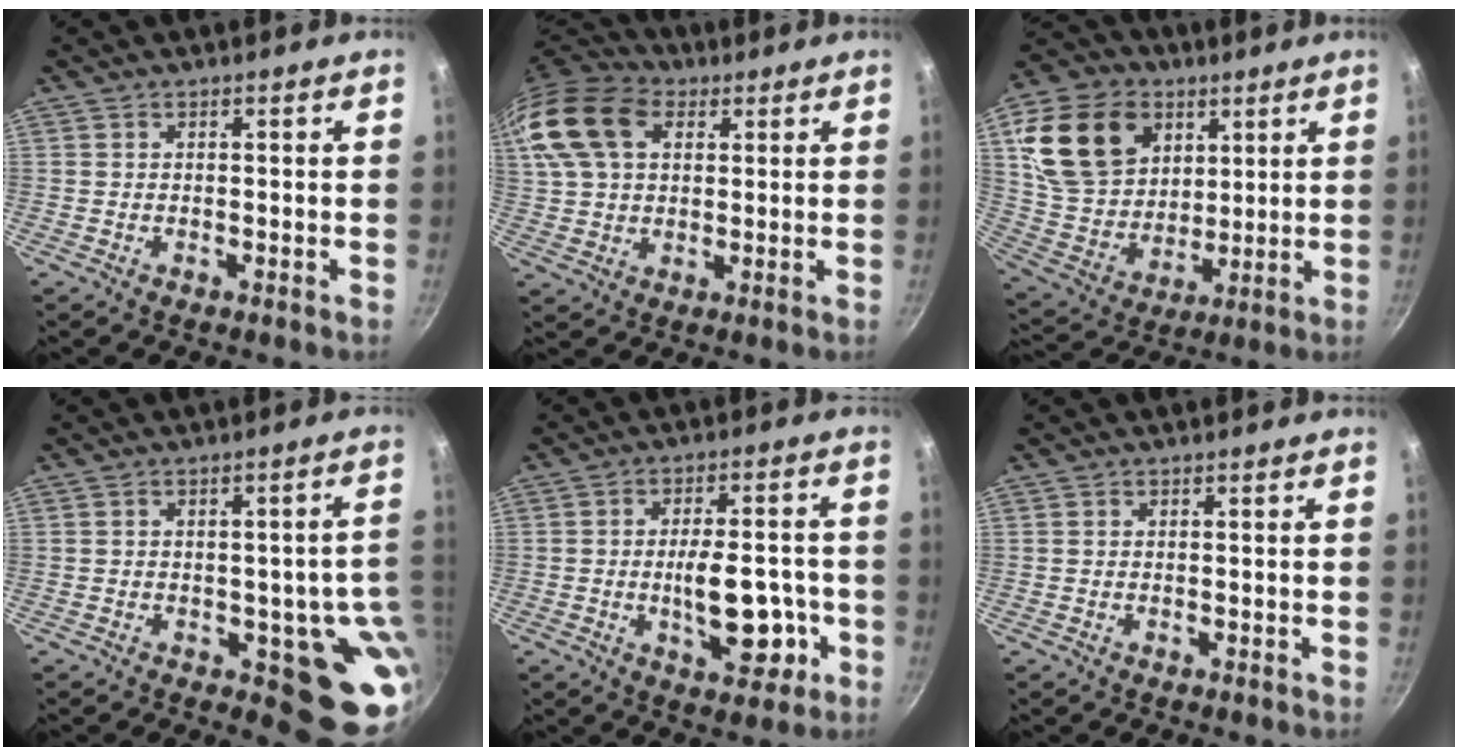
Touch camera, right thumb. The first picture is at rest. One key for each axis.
{"total": 20.4, "fx": 7.2, "fy": 14.1, "fz": 12.9, "tx": -0.278, "ty": 0.022, "tz": 0.122}
{"total": 20.2, "fx": 7.7, "fy": 15.3, "fz": 10.7, "tx": -0.170, "ty": -0.019, "tz": 0.152}
{"total": 11.3, "fx": -2.4, "fy": 5.3, "fz": 9.7, "tx": -0.056, "ty": 0.002, "tz": -0.030}
{"total": 12.5, "fx": -2.9, "fy": 6.2, "fz": 10.4, "tx": -0.120, "ty": 0.016, "tz": -0.034}
{"total": 0.0}